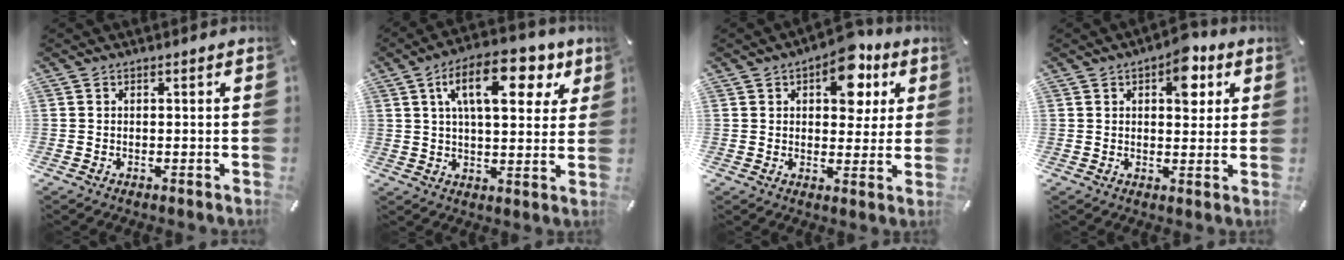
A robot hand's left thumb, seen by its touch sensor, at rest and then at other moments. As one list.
[{"total": 16.5, "force": [7.4, 7.7, 12.6], "torque": [-0.193, -0.010, 0.118]}, {"total": 11.9, "force": [5.3, 7.0, 8.1], "torque": [-0.097, -0.016, 0.086]}, {"total": 8.9, "force": [3.6, 5.0, 6.4], "torque": [-0.065, -0.014, 0.054]}]